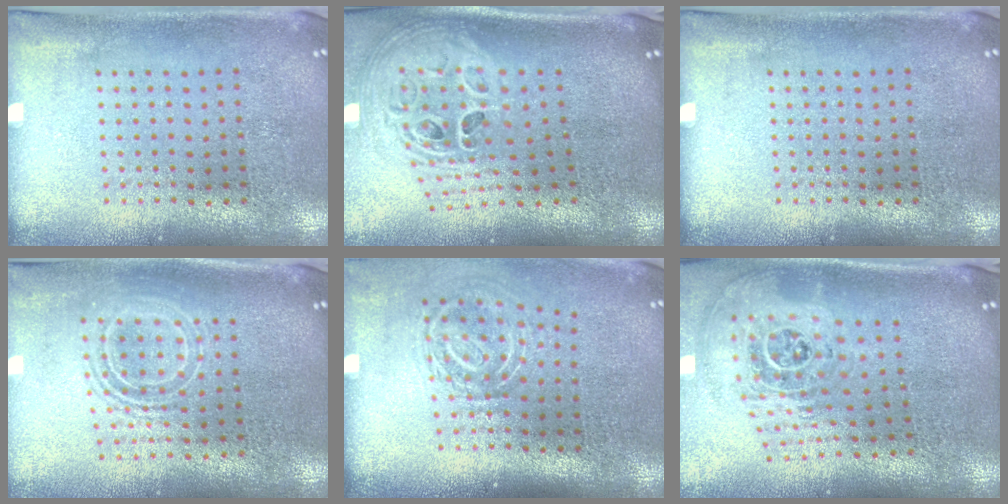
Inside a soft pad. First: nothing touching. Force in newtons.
{"total": 2.6, "press": 1.8, "slide": 1.8}
{"total": 0.0}
{"total": 1.8, "press": 1.3, "slide": 1.2}
{"total": 2.0, "press": 1.3, "slide": 1.5}
{"total": 2.0, "press": 1.5, "slide": 1.3}